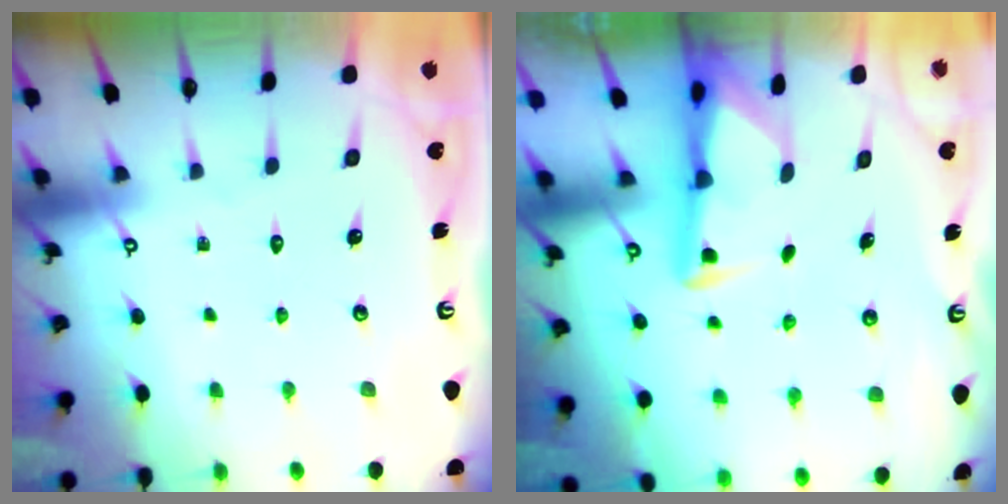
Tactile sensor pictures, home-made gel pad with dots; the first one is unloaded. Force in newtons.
{"total": 3.0, "press": 2.9, "slide": 0.6}